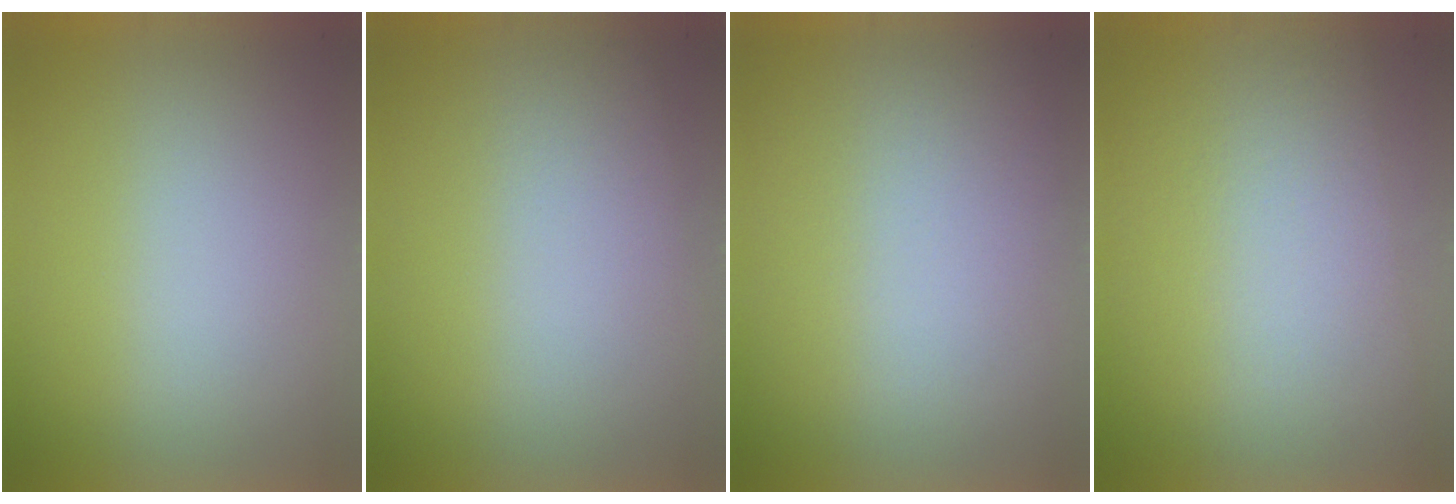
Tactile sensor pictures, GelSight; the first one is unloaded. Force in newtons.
{"total": 1.1}
{"total": 1.4}
{"total": 2.8}